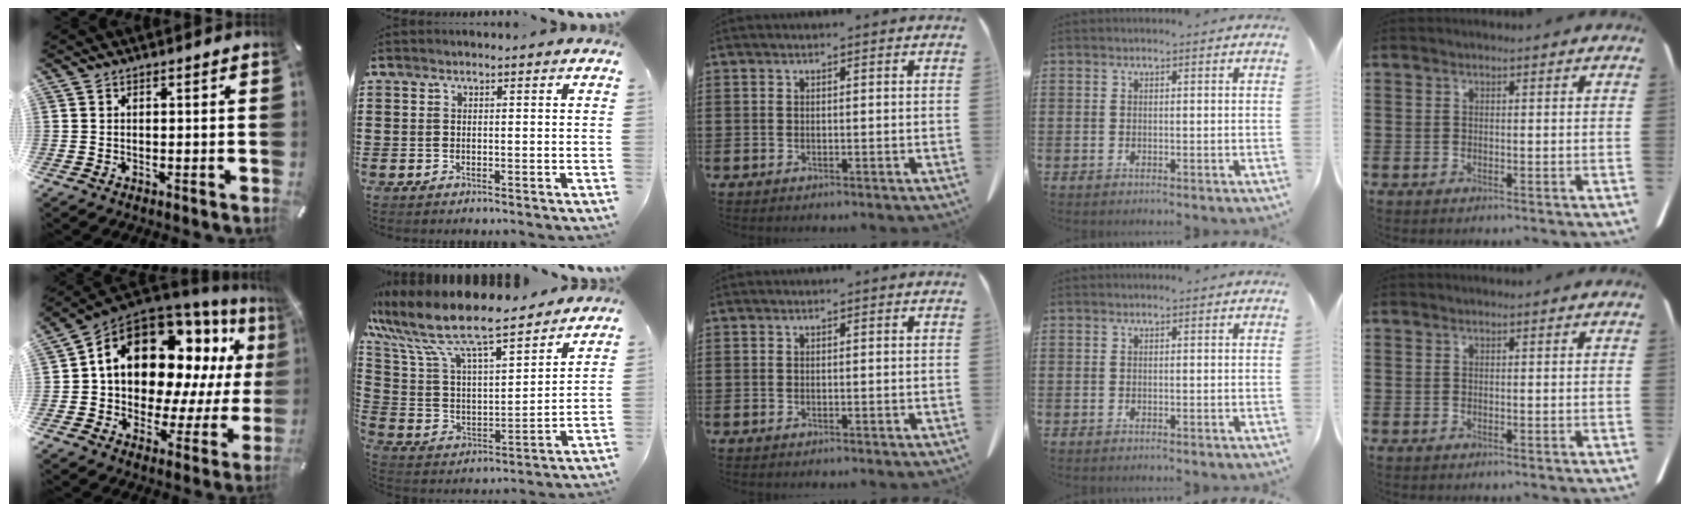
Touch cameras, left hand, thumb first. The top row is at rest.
{"thumb": {"total": 18.9, "force": [8.9, 12.3, 11.3], "torque": [-0.196, -0.063, 0.153]}, "index": {"total": 10.4, "force": [8.6, 2.0, 5.5], "torque": [-0.142, -0.059, 0.147]}}